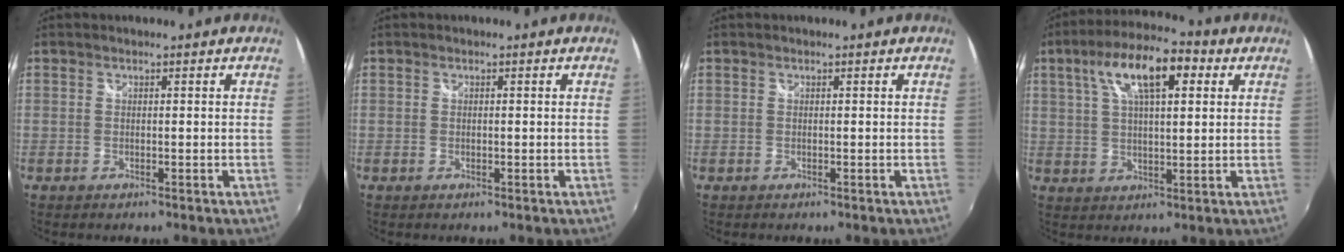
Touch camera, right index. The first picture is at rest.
{"total": 0.0}
{"total": 0.0}
{"total": 13.4, "force": [5.5, 4.9, 11.2], "torque": [-0.199, 0.031, 0.088]}